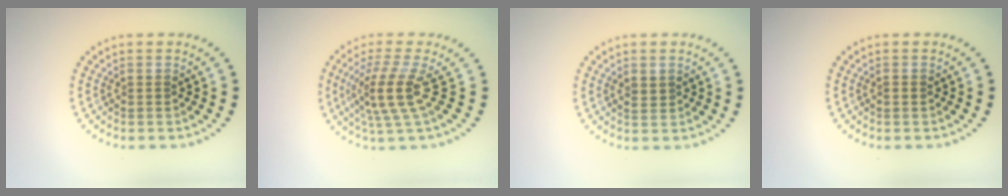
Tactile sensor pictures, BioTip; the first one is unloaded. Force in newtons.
{"total": 3.9, "press": 2.8, "slide": 2.8}
{"total": 0.7, "press": 0.6, "slide": 0.3}
{"total": 0.6, "press": 0.6, "slide": 0.1}